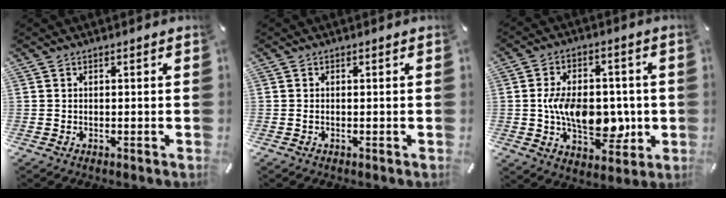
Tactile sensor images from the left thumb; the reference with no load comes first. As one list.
[{"total": 0.5, "force": [-0.2, 0.2, 0.5], "torque": [-0.009, 0.000, -0.003]}, {"total": 14.4, "force": [-1.0, 9.3, 10.9], "torque": [-0.172, 0.008, -0.015]}]